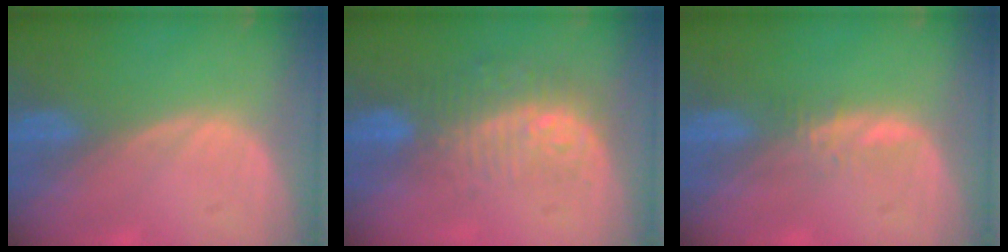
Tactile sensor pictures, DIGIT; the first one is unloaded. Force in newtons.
{"total": 9.9, "press": 8.3, "slide": 5.3}
{"total": 2.2, "press": 2.1, "slide": 0.2}